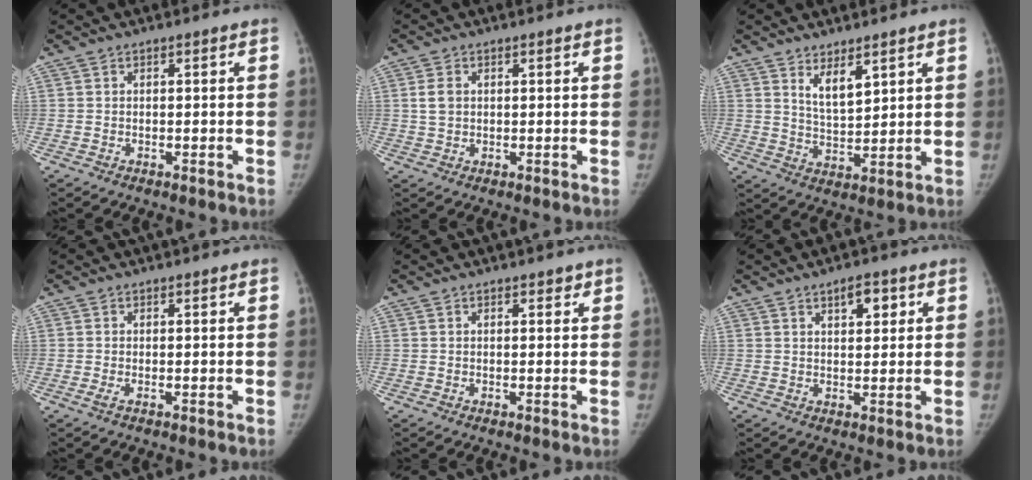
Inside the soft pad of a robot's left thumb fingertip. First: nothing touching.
{"total": 2.9, "force": [0.7, 2.2, 1.8], "torque": [-0.032, 0.000, 0.014]}
{"total": 5.8, "force": [3.5, 2.2, 4.1], "torque": [-0.059, -0.037, 0.069]}
{"total": 0.8, "force": [-0.2, 0.1, 0.8], "torque": [-0.016, -0.002, -0.005]}
{"total": 1.0, "force": [0.7, 0.6, 0.3], "torque": [0.005, -0.003, 0.005]}
{"total": 4.2, "force": [2.1, 2.1, 3.0], "torque": [-0.029, -0.009, 0.030]}